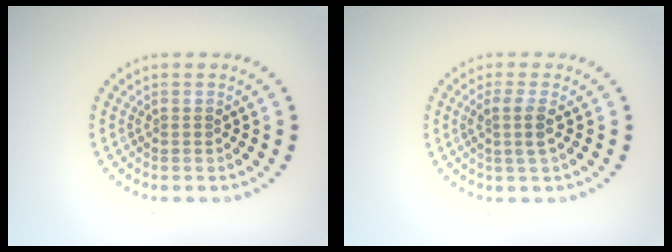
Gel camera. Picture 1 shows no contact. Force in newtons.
{"total": 1.9, "press": 1.6, "slide": 1.0}